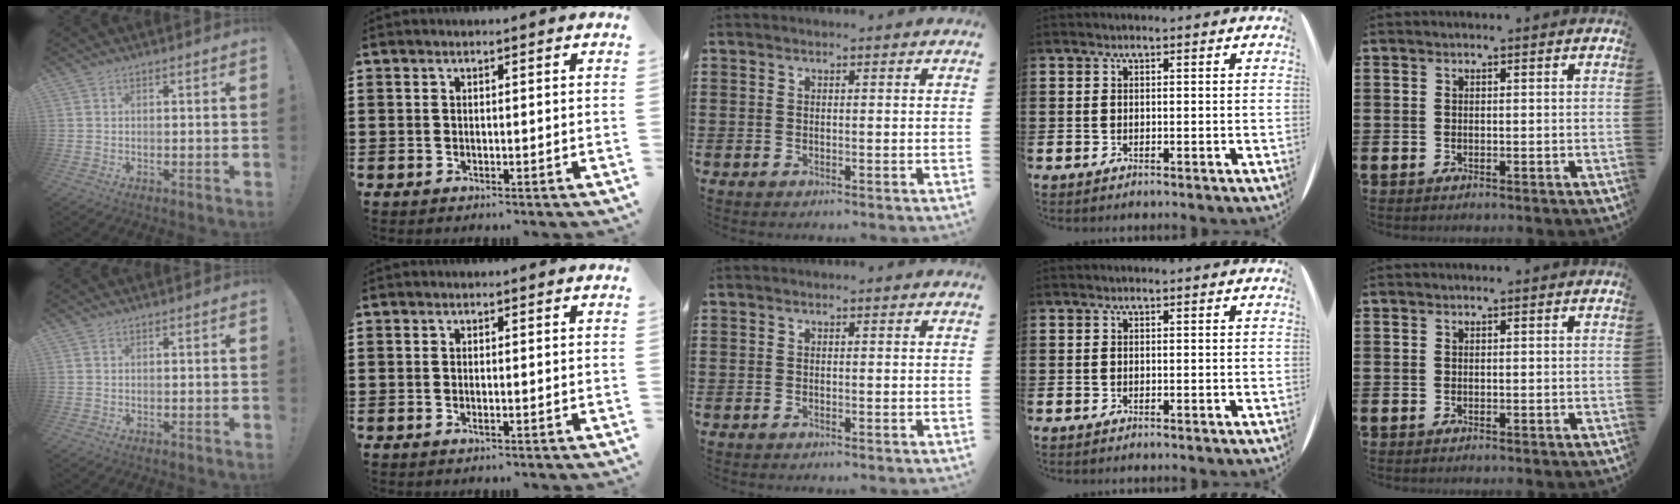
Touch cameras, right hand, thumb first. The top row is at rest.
{"index": {"total": 0.6, "force": [-0.1, 0.1, 0.5], "torque": [-0.010, -0.004, -0.002]}}